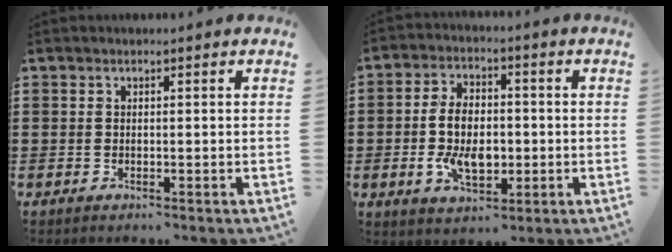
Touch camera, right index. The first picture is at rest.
{"total": 8.0, "force": [-1.2, 4.9, 6.3], "torque": [-0.130, 0.002, -0.026]}